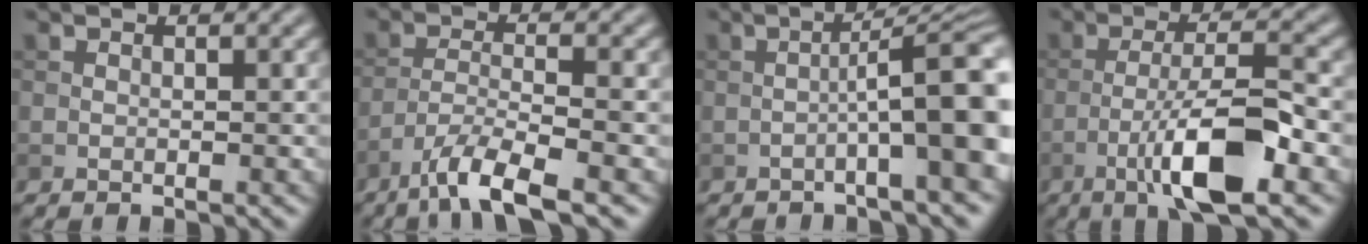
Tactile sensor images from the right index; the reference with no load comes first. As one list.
[{"total": 5.8, "force": [-4.1, 1.0, 4.1], "torque": [-0.072, -0.002, -0.082]}, {"total": 7.5, "force": [-1.5, 1.0, 7.3], "torque": [-0.100, 0.022, -0.031]}, {"total": 8.6, "force": [-3.4, 2.0, 7.6], "torque": [-0.133, 0.010, -0.066]}]